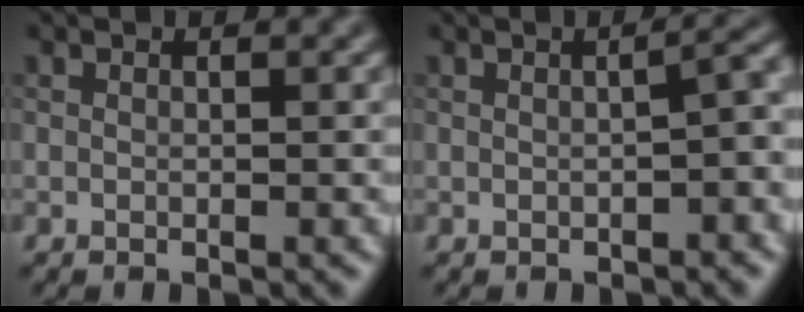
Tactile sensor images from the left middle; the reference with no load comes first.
{"total": 3.9, "force": [-0.3, 1.4, 3.6], "torque": [-0.036, 0.013, -0.001]}